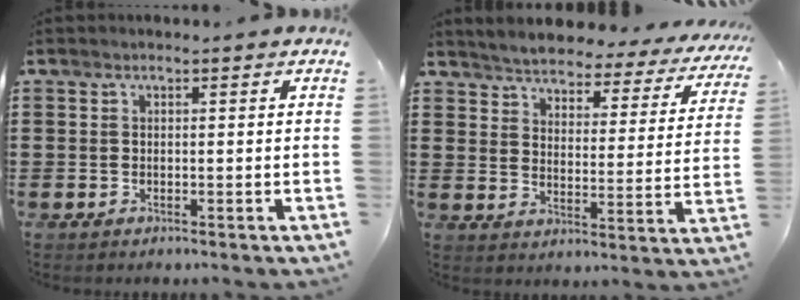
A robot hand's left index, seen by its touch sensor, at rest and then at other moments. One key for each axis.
{"total": 3.7, "fx": 3.7, "fy": -0.1, "fz": 0.3, "tx": -0.030, "ty": -0.034, "tz": 0.056}